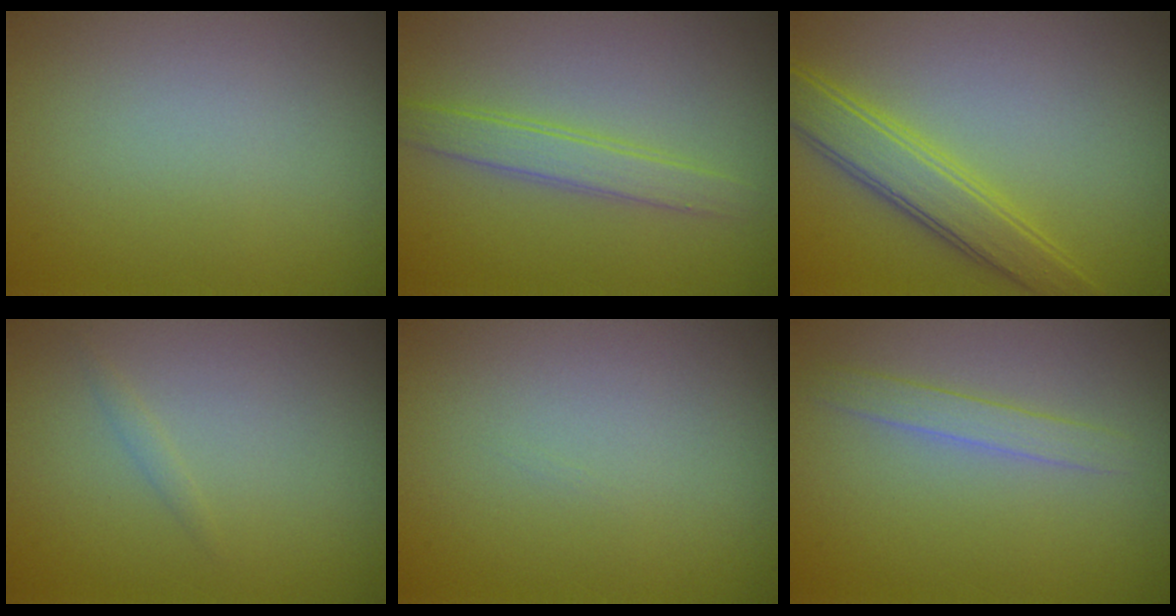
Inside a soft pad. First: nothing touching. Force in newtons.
{"total": 2.4, "press": 2.4, "slide": 0.1}
{"total": 4.0, "press": 4.0, "slide": 0.0}
{"total": 0.6, "press": 0.6, "slide": 0.0}
{"total": 0.0}
{"total": 1.6, "press": 1.6, "slide": 0.1}